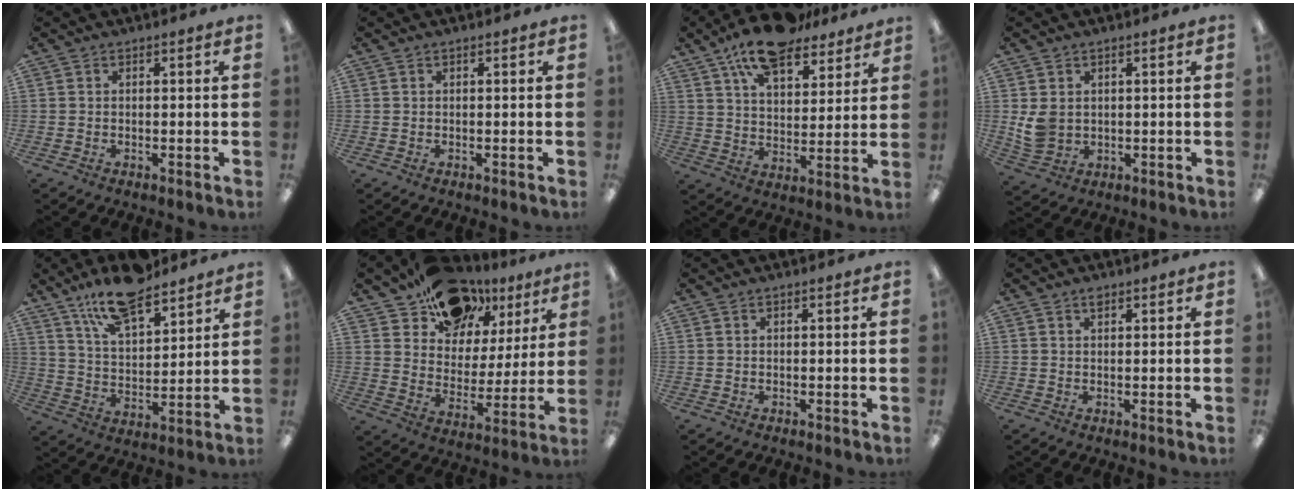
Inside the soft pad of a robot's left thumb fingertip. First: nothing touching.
{"total": 0.0}
{"total": 15.0, "force": [11.7, 5.7, 7.4], "torque": [-0.132, -0.058, 0.207]}
{"total": 5.4, "force": [1.2, 4.3, 2.9], "torque": [-0.062, 0.002, 0.025]}
{"total": 14.4, "force": [11.5, 5.1, 7.2], "torque": [-0.130, -0.056, 0.204]}
{"total": 13.0, "force": [10.4, 7.4, 2.3], "torque": [-0.049, -0.083, 0.196]}
{"total": 0.0}
{"total": 2.5, "force": [1.9, 1.1, 1.2], "torque": [-0.012, -0.007, 0.031]}